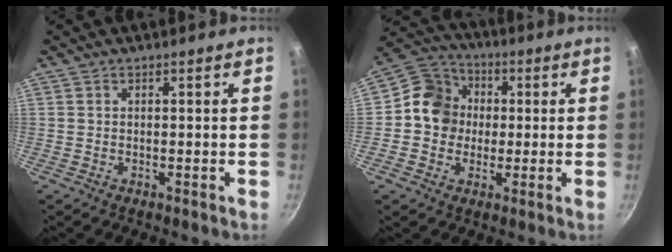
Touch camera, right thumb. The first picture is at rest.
{"total": 10.6, "force": [0.2, 9.6, 4.4], "torque": [-0.040, 0.021, -0.020]}